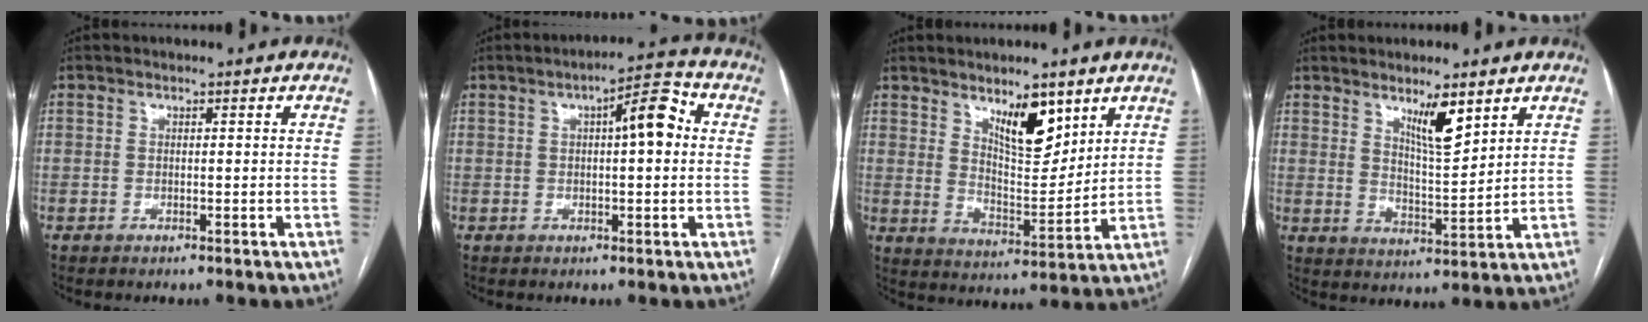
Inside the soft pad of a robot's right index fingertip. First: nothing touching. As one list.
[{"total": 7.0, "force": [1.2, 1.6, 6.7], "torque": [-0.098, 0.027, 0.014]}, {"total": 8.8, "force": [5.4, 3.0, 6.2], "torque": [-0.106, -0.008, 0.098]}, {"total": 6.5, "force": [4.2, 1.1, 4.9], "torque": [-0.087, -0.010, 0.076]}]